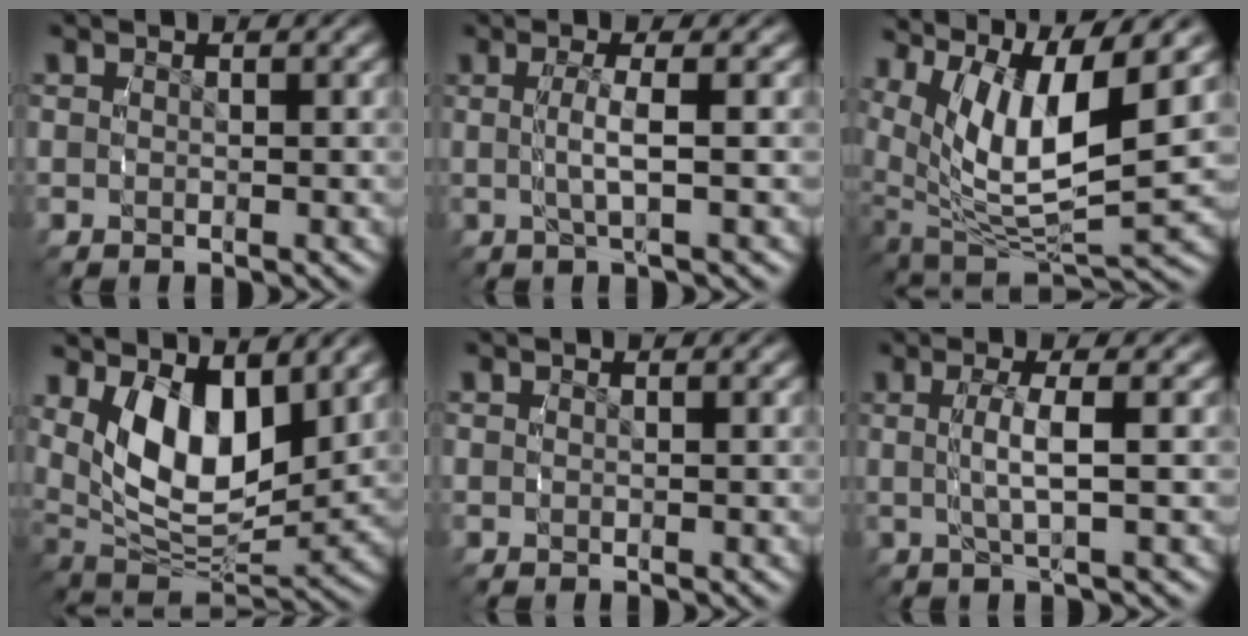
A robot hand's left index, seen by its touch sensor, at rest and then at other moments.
{"total": 2.3, "force": [0.1, -0.6, 2.3], "torque": [-0.041, 0.006, 0.000]}
{"total": 11.3, "force": [0.6, 7.0, 8.9], "torque": [-0.170, -0.038, 0.026]}
{"total": 10.0, "force": [1.6, 6.6, 7.4], "torque": [-0.142, -0.026, 0.036]}
{"total": 0.0}
{"total": 2.6, "force": [0.3, -0.5, 2.6], "torque": [-0.046, 0.008, 0.003]}